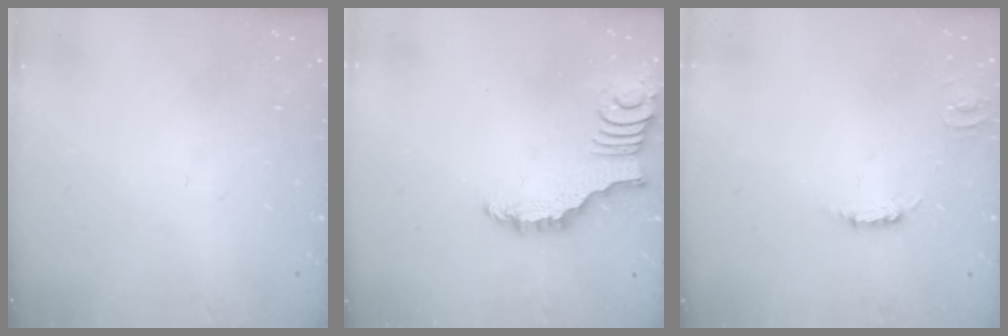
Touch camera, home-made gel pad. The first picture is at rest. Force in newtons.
{"total": 2.4, "press": 2.4, "slide": 0.2}
{"total": 3.3, "press": 3.3, "slide": 0.4}